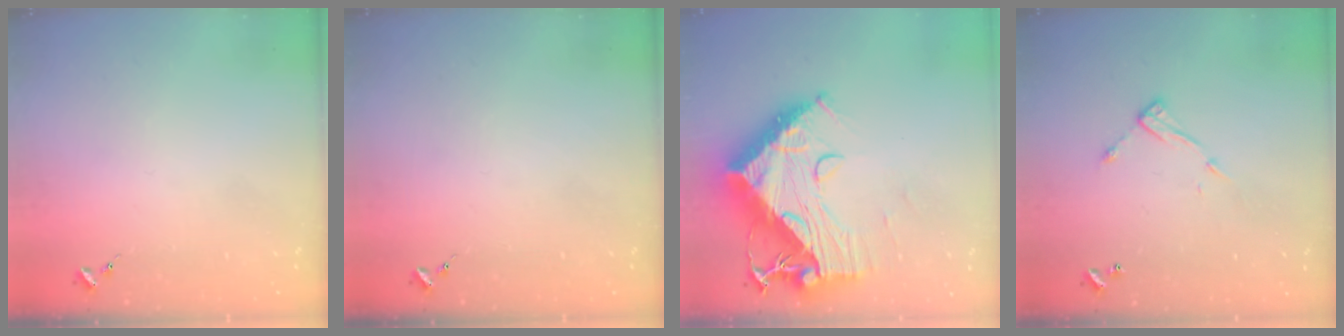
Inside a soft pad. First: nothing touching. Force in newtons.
{"total": 0.0}
{"total": 21.2, "press": 21.1, "slide": 2.0}
{"total": 8.6, "press": 8.6, "slide": 0.4}